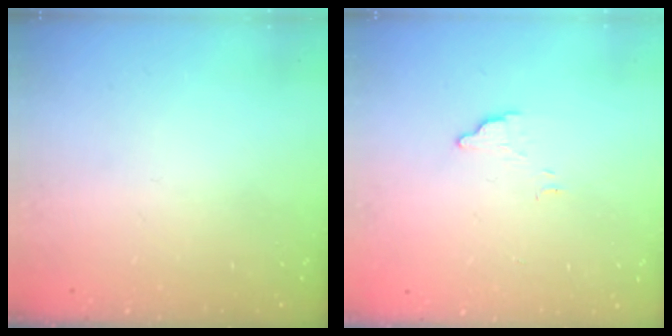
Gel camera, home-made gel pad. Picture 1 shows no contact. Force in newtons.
{"total": 4.0, "press": 4.0, "slide": 0.2}